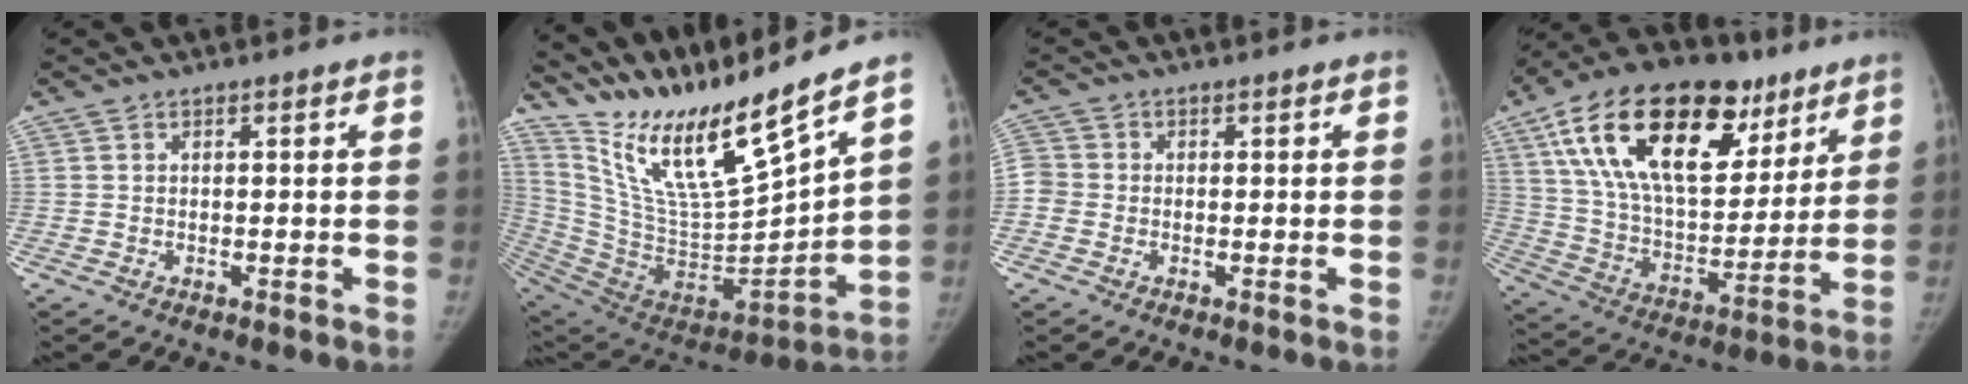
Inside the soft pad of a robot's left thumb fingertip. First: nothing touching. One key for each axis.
{"total": 23.6, "fx": 18.7, "fy": 2.5, "fz": 14.2, "tx": -0.218, "ty": -0.097, "tz": 0.353}
{"total": 3.6, "fx": -0.7, "fy": 3.3, "fz": 1.3, "tx": -0.021, "ty": 0.007, "tz": -0.020}
{"total": 30.7, "fx": 15.3, "fy": 16.4, "fz": 20.9, "tx": -0.332, "ty": -0.001, "tz": 0.263}